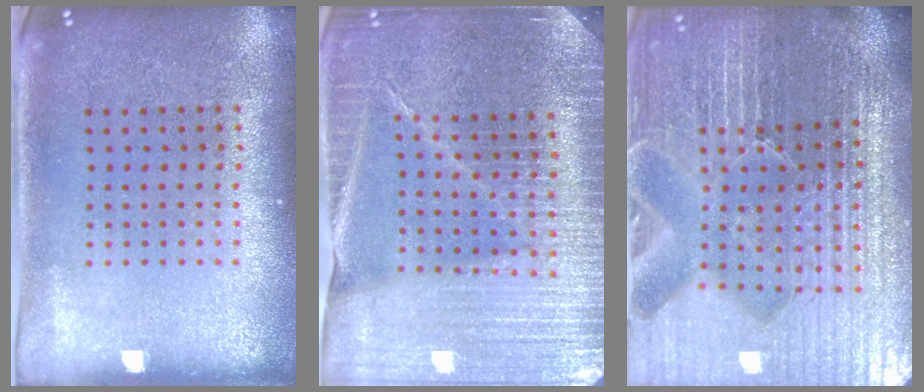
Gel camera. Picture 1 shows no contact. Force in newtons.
{"total": 4.5, "press": 4.2, "slide": 1.6}
{"total": 7.0, "press": 6.2, "slide": 3.4}